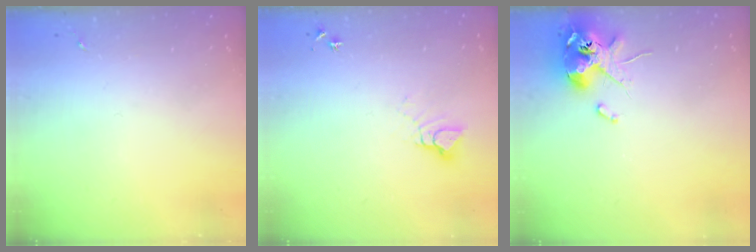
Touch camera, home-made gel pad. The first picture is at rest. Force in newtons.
{"total": 4.7, "press": 4.7, "slide": 0.3}
{"total": 12.1, "press": 12.0, "slide": 2.0}